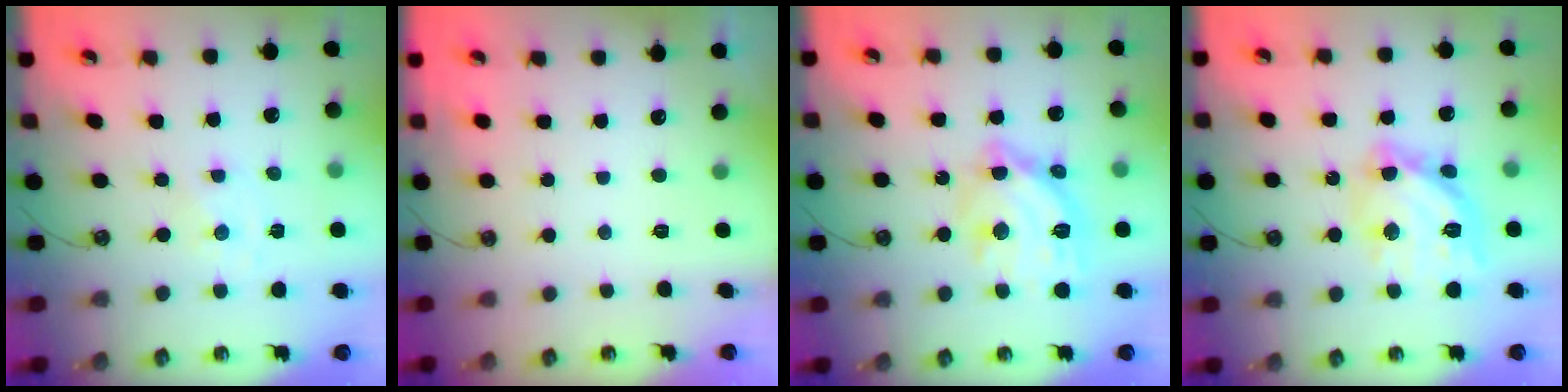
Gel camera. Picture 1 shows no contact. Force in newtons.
{"total": 0.0}
{"total": 16.0, "press": 16.0, "slide": 1.4}
{"total": 16.1, "press": 16.1, "slide": 1.5}